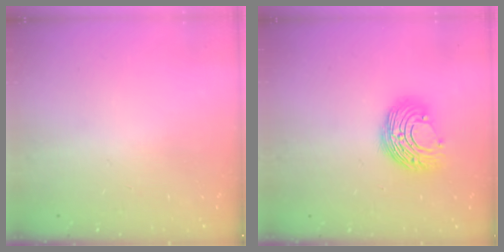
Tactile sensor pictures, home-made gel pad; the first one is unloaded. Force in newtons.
{"total": 10.4, "press": 10.4, "slide": 0.6}